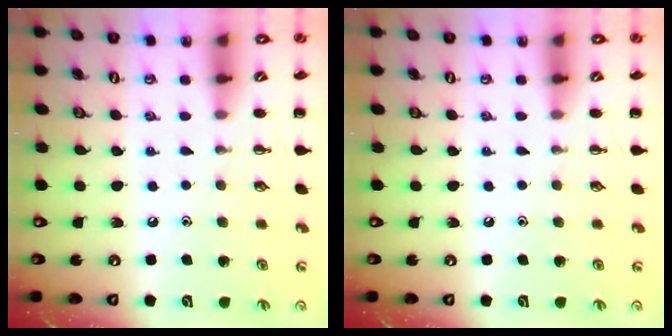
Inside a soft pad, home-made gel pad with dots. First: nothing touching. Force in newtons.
{"total": 0.0}